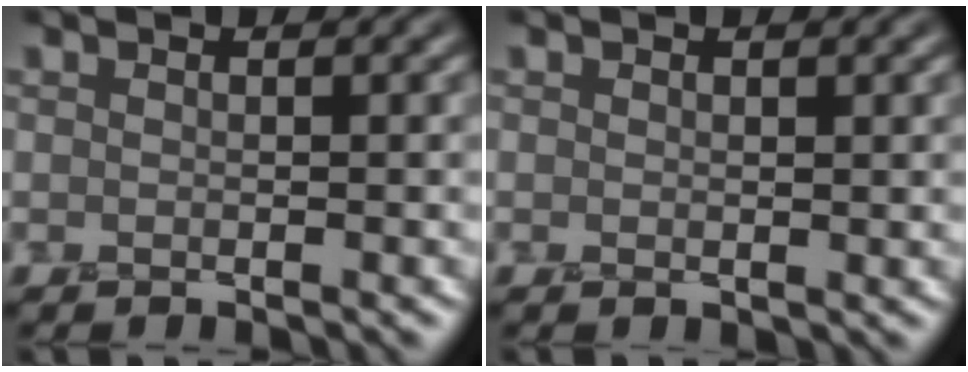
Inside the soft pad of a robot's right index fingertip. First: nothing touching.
{"total": 0.6, "force": [0.3, 0.4, 0.4], "torque": [-0.006, -0.002, 0.008]}